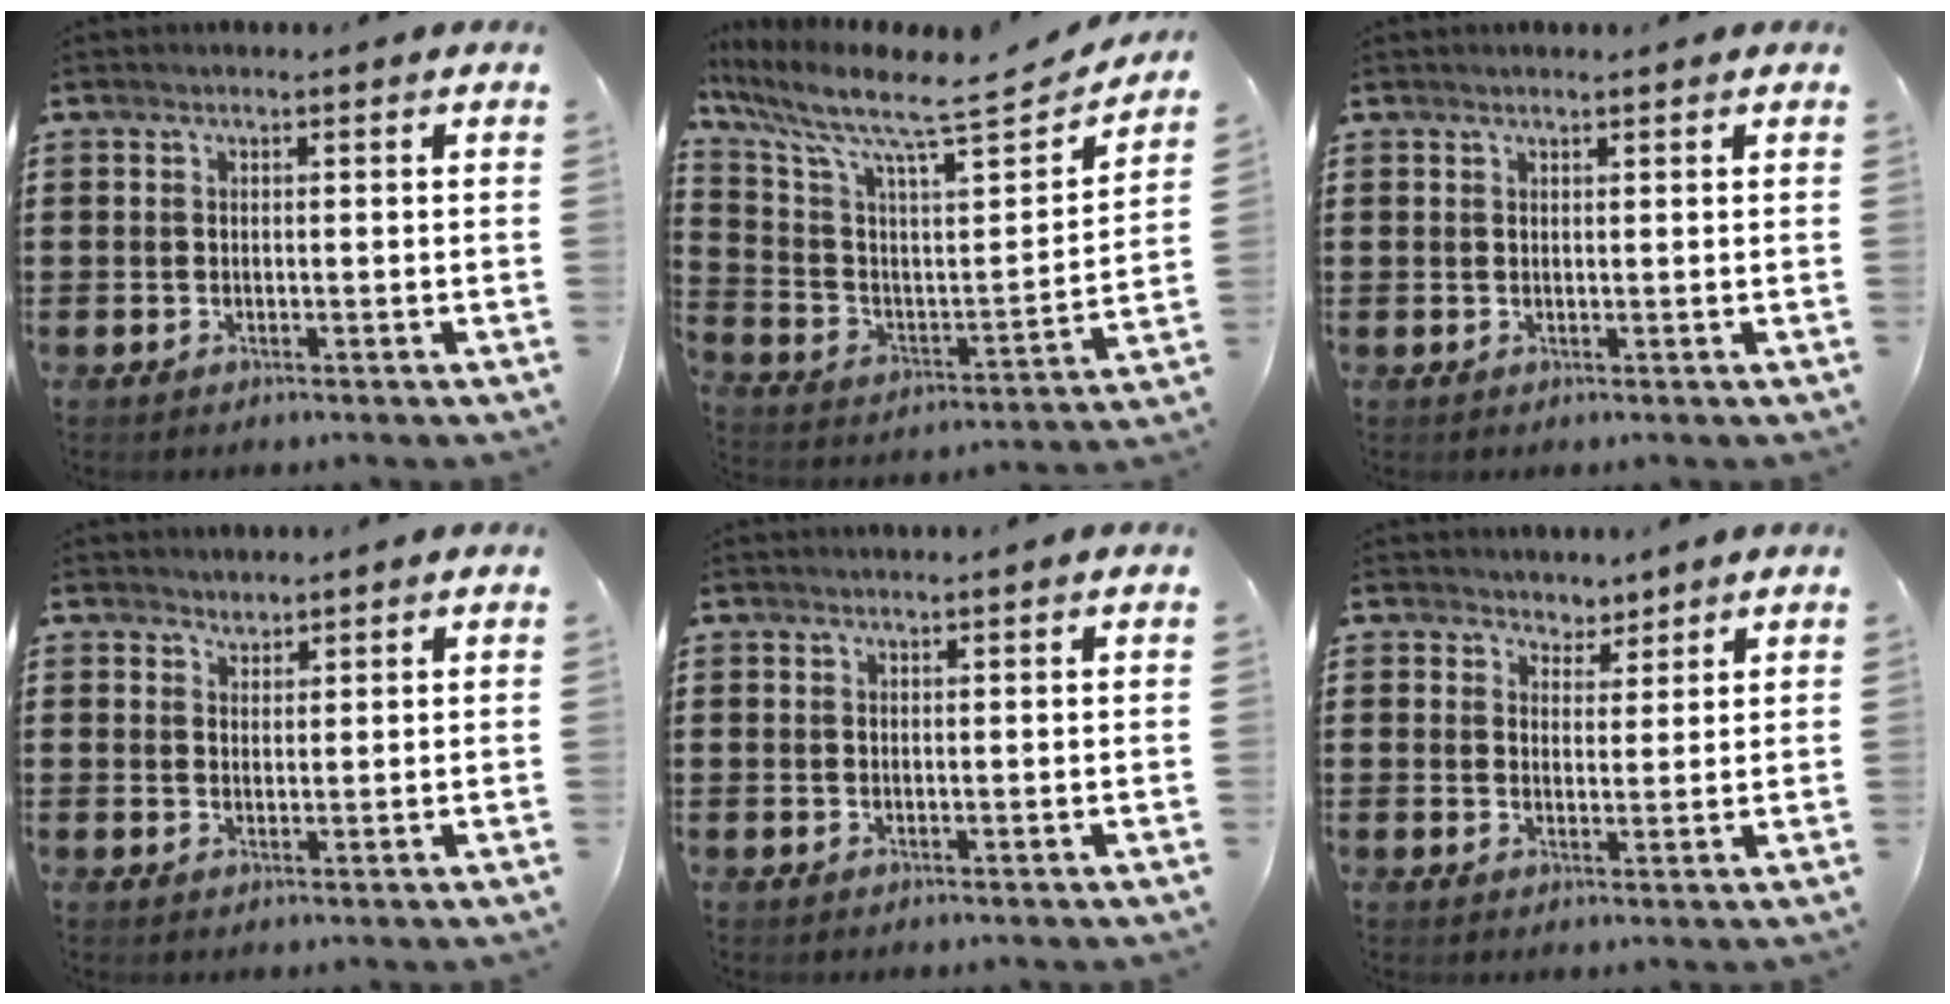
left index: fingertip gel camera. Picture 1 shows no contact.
{"total": 9.5, "force": [7.7, 1.3, 5.4], "torque": [-0.131, -0.063, 0.116]}
{"total": 0.7, "force": [0.6, 0.0, 0.3], "torque": [-0.007, -0.001, 0.012]}
{"total": 1.5, "force": [1.4, 0.4, -0.3], "torque": [0.002, 0.002, 0.029]}
{"total": 0.5, "force": [0.4, -0.2, 0.3], "torque": [-0.005, -0.003, 0.009]}
{"total": 3.0, "force": [2.6, 1.4, -0.4], "torque": [-0.006, 0.002, 0.049]}